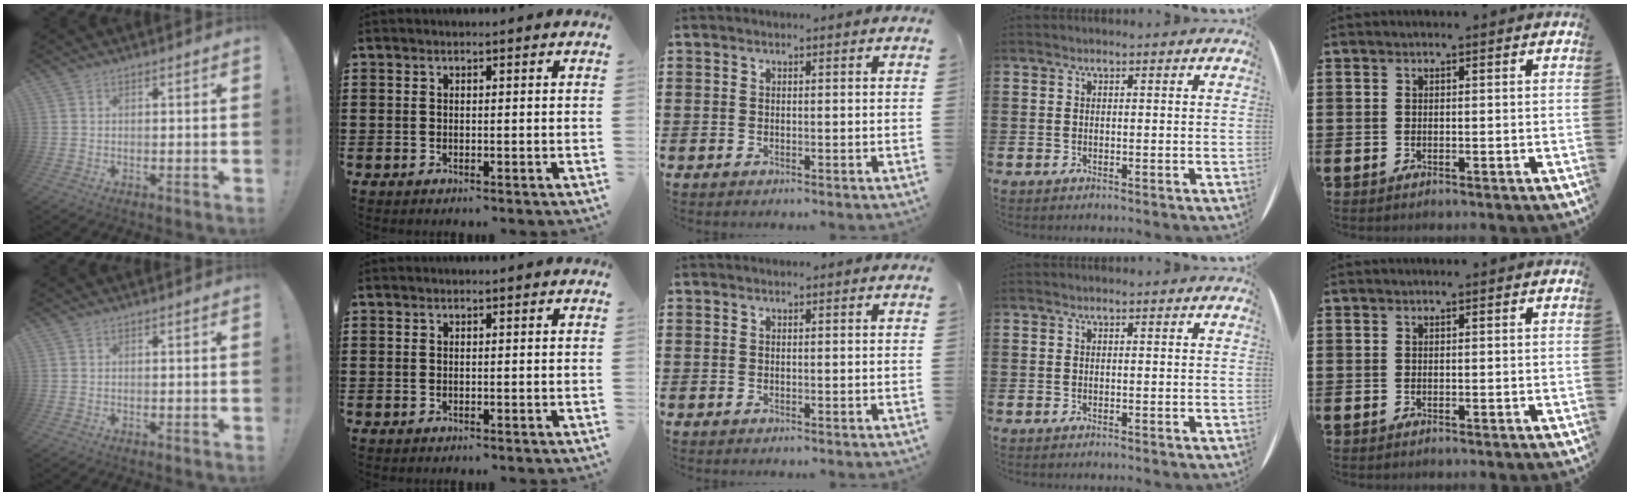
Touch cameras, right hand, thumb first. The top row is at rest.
{}